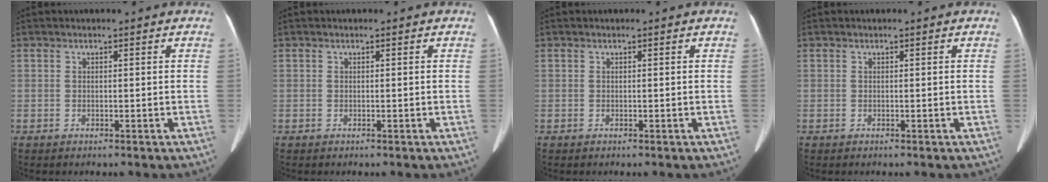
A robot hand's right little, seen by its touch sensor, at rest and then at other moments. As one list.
[{"total": 0.0}, {"total": 0.0}, {"total": 0.0}]